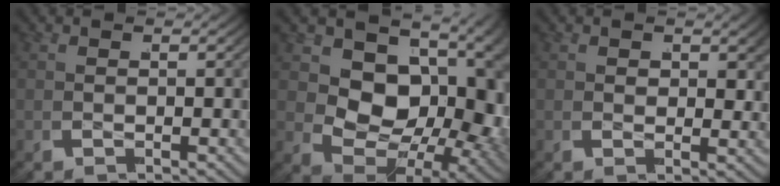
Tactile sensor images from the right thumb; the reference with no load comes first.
{"total": 18.3, "force": [-0.4, 11.9, 13.9], "torque": [-0.236, -0.059, 0.020]}
{"total": 1.6, "force": [0.5, 0.9, 1.2], "torque": [-0.018, -0.014, 0.012]}